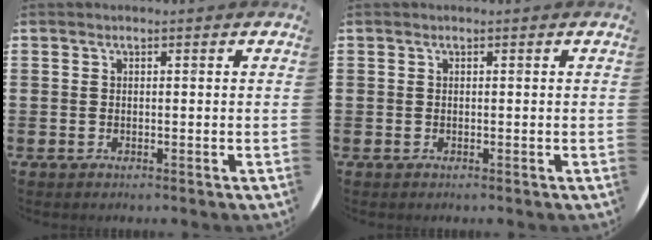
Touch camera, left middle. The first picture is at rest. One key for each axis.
{"total": 0.0}